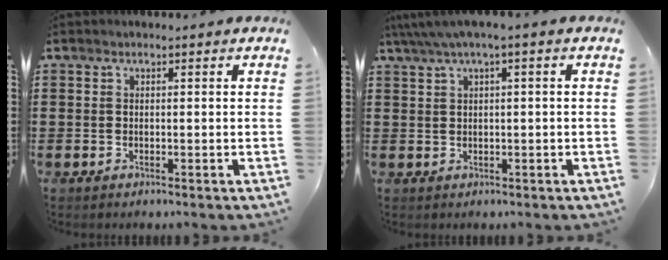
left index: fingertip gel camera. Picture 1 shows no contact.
{"total": 2.1, "force": [0.1, 0.1, 2.1], "torque": [-0.037, -0.001, 0.000]}